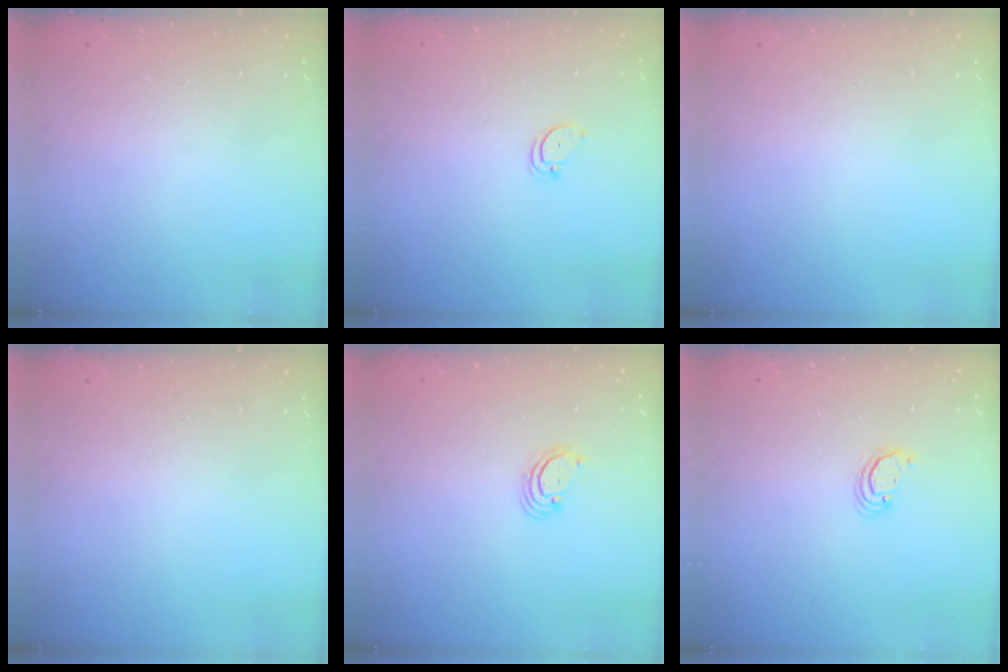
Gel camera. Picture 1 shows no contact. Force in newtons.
{"total": 2.6, "press": 2.6, "slide": 0.0}
{"total": 0.0}
{"total": 0.0}
{"total": 2.5, "press": 2.5, "slide": 0.3}
{"total": 2.7, "press": 2.7, "slide": 0.2}